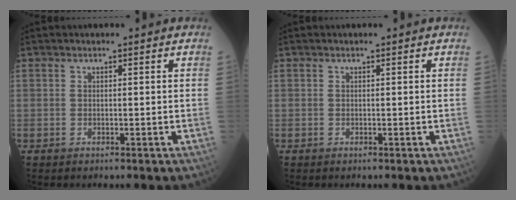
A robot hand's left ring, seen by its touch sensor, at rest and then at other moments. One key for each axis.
{"total": 0.0}